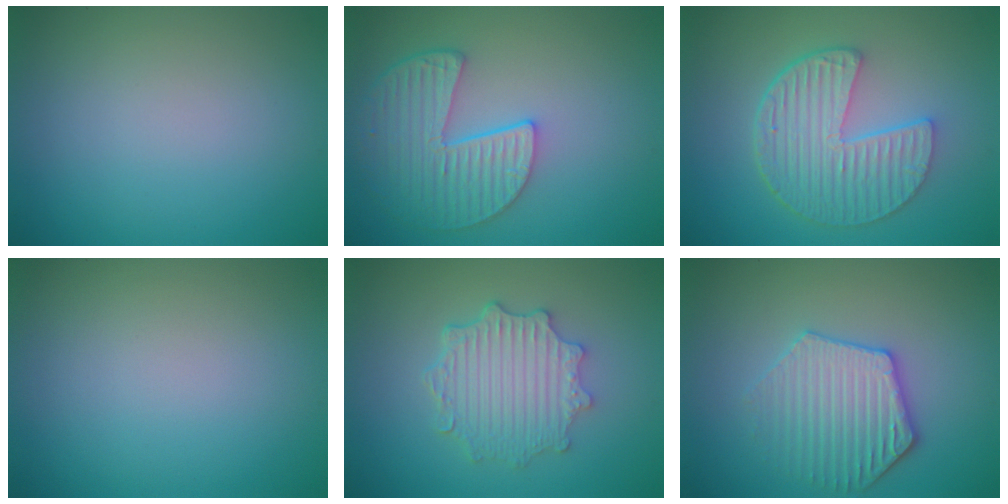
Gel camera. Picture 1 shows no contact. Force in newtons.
{"total": 5.4, "press": 4.7, "slide": 2.7}
{"total": 6.6, "press": 4.7, "slide": 4.5}
{"total": 0.0}
{"total": 4.6, "press": 3.8, "slide": 2.6}
{"total": 3.9, "press": 3.7, "slide": 1.2}